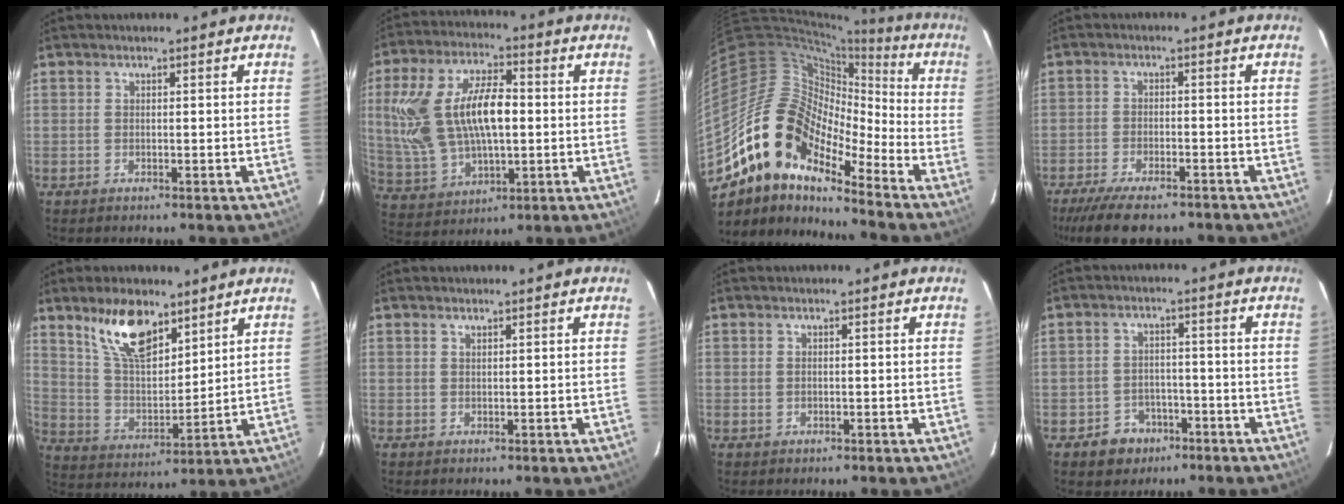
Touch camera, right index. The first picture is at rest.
{"total": 19.6, "force": [1.8, 10.5, 16.4], "torque": [-0.344, 0.015, 0.050]}
{"total": 17.4, "force": [-11.9, 8.1, 9.7], "torque": [-0.164, 0.000, -0.237]}
{"total": 11.7, "force": [-9.4, 3.5, 6.0], "torque": [-0.137, -0.028, -0.151]}
{"total": 13.5, "force": [8.9, 5.9, 8.3], "torque": [-0.150, 0.004, 0.176]}
{"total": 0.7, "force": [0.6, 0.1, 0.2], "torque": [-0.004, 0.001, 0.012]}
{"total": 0.6, "force": [0.1, 0.5, 0.4], "torque": [-0.006, 0.001, 0.004]}
{"total": 6.1, "force": [-3.4, 4.9, 1.2], "torque": [-0.040, 0.018, -0.038]}